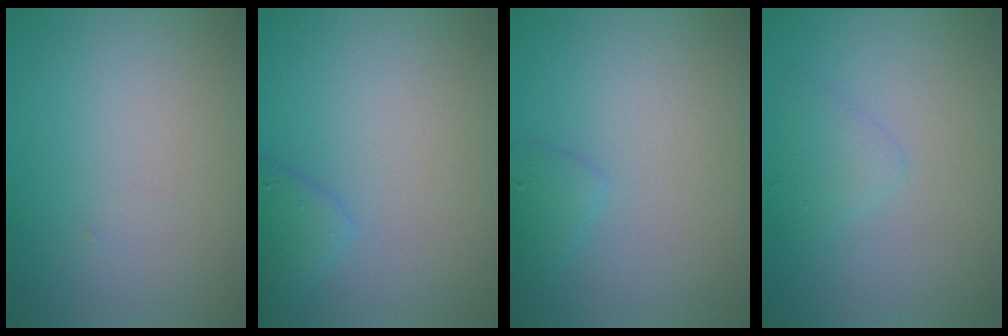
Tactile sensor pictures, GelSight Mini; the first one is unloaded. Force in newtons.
{"total": 1.9, "press": 1.9, "slide": 0.1}
{"total": 1.1, "press": 1.1, "slide": 0.1}
{"total": 1.4, "press": 1.4, "slide": 0.1}